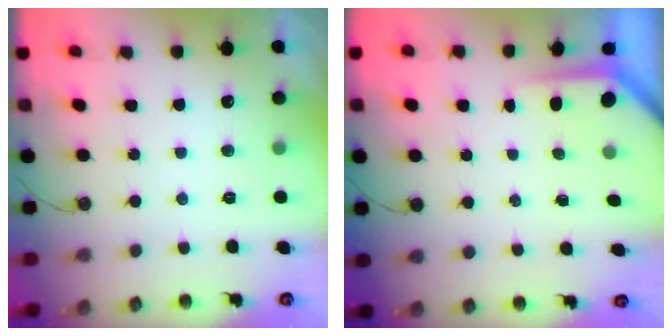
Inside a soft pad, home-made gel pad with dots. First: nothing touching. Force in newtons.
{"total": 3.7, "press": 3.7, "slide": 0.3}